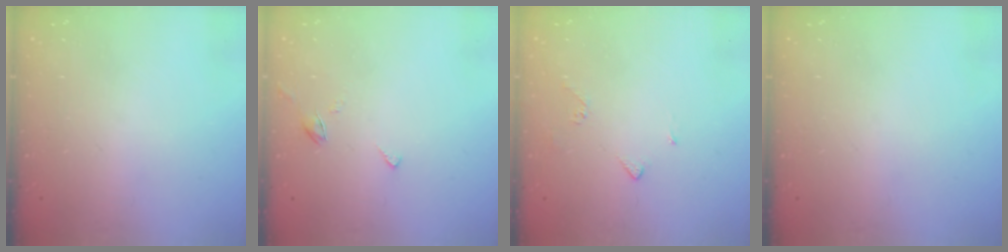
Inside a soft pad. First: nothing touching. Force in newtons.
{"total": 3.1, "press": 3.1, "slide": 0.4}
{"total": 3.3, "press": 3.3, "slide": 0.5}
{"total": 0.0}